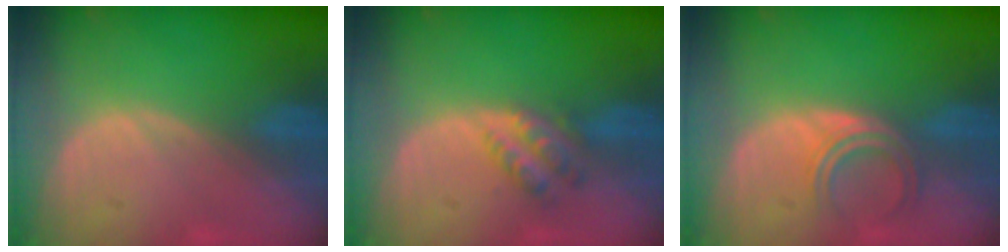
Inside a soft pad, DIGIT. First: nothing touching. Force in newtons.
{"total": 4.7, "press": 4.2, "slide": 2.1}
{"total": 4.7, "press": 4.0, "slide": 2.4}